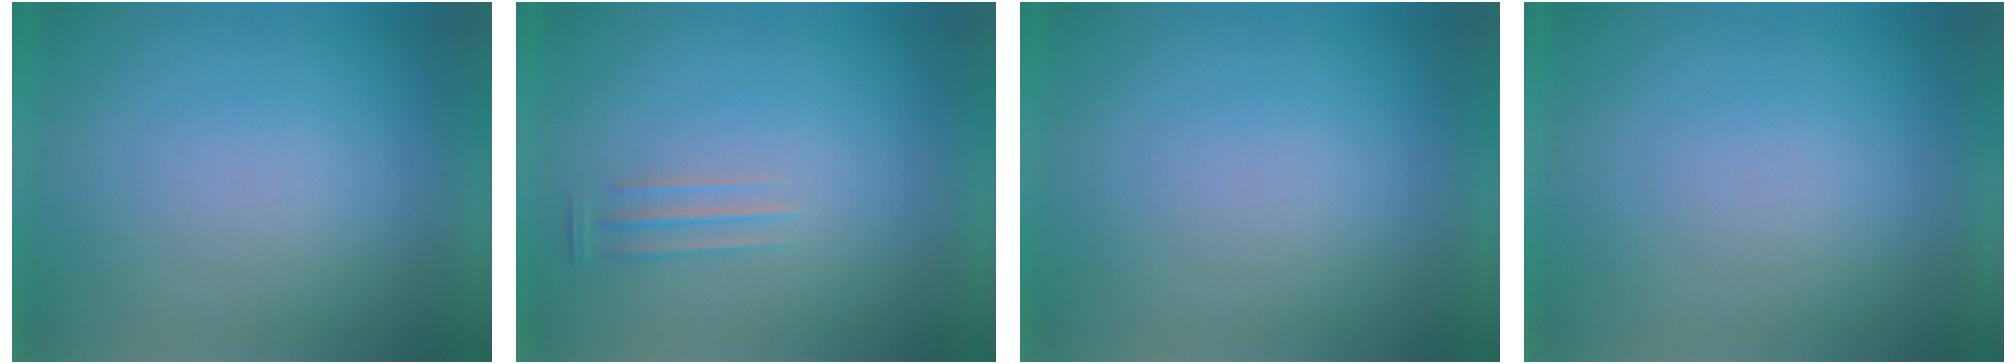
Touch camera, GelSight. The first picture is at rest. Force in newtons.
{"total": 1.7}
{"total": 0.0}
{"total": 0.0}